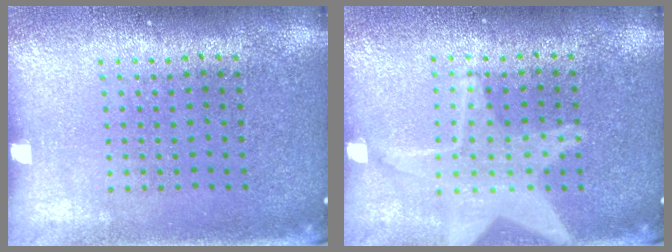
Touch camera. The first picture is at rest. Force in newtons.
{"total": 3.0, "press": 3.0, "slide": 0.4}